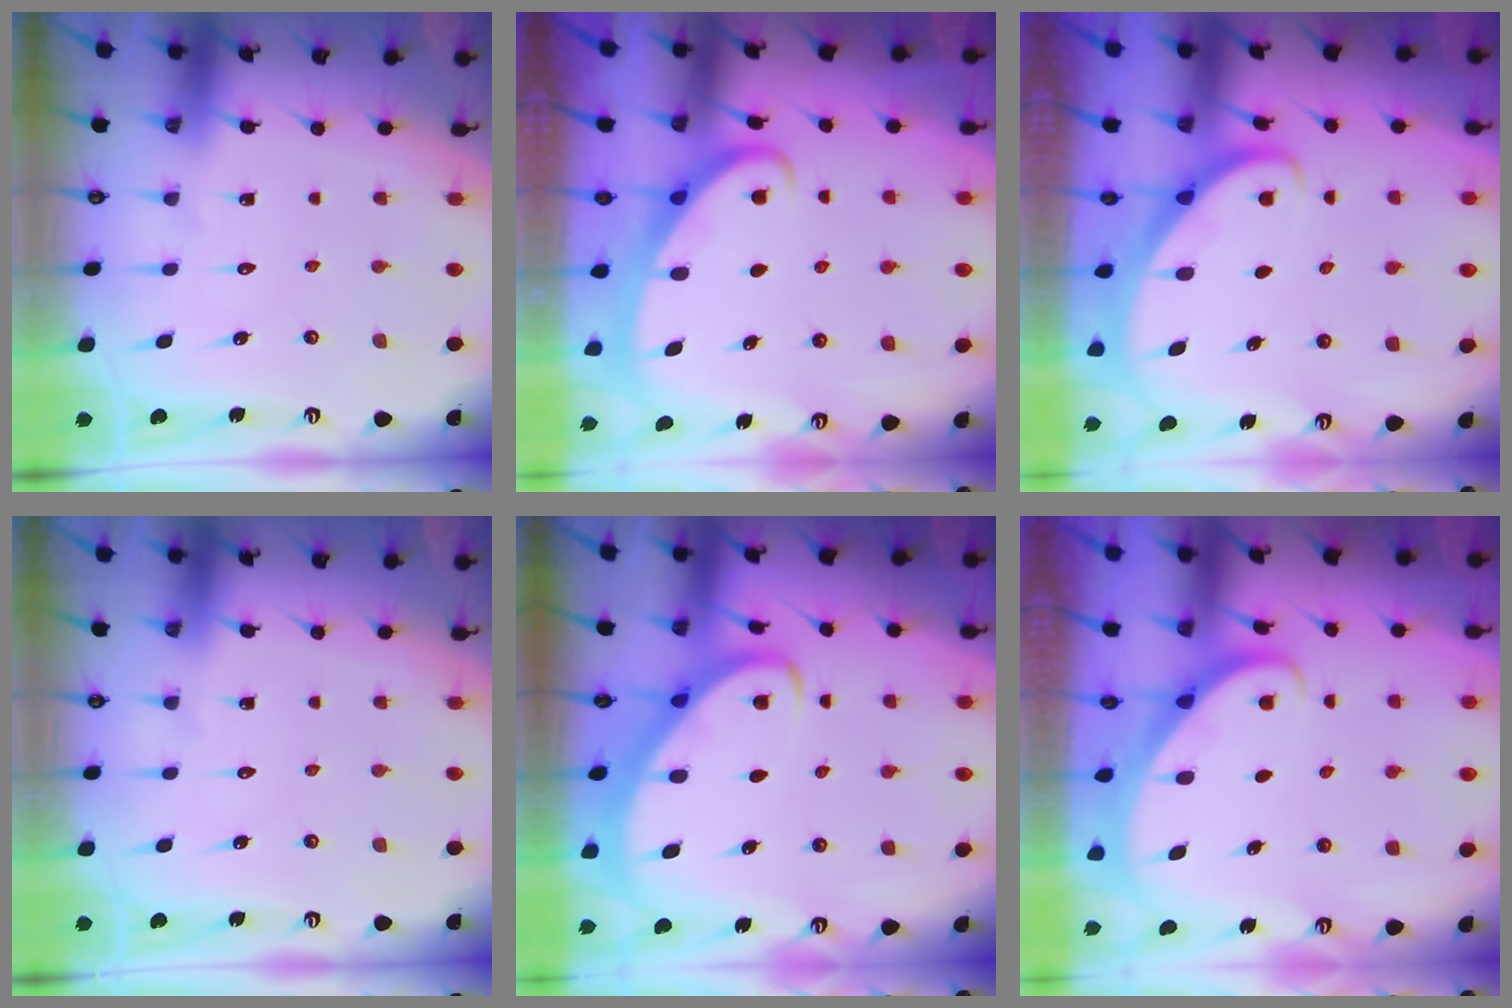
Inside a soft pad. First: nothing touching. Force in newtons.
{"total": 2.6, "press": 2.6, "slide": 0.4}
{"total": 2.7, "press": 2.6, "slide": 0.2}
{"total": 0.0}
{"total": 2.9, "press": 2.8, "slide": 0.4}
{"total": 2.3, "press": 2.3, "slide": 0.3}